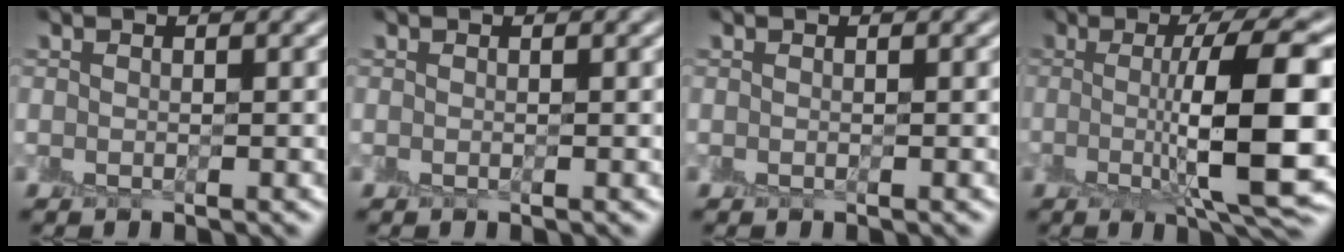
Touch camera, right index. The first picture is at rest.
{"total": 0.0}
{"total": 0.0}
{"total": 9.8, "force": [0.0, 2.3, 9.5], "torque": [-0.121, 0.001, 0.004]}